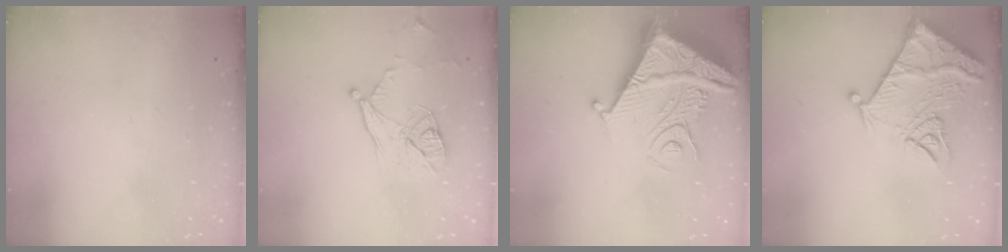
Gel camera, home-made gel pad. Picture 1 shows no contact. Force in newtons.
{"total": 11.3, "press": 11.0, "slide": 2.3}
{"total": 13.1, "press": 13.0, "slide": 1.6}
{"total": 12.8, "press": 12.7, "slide": 1.2}